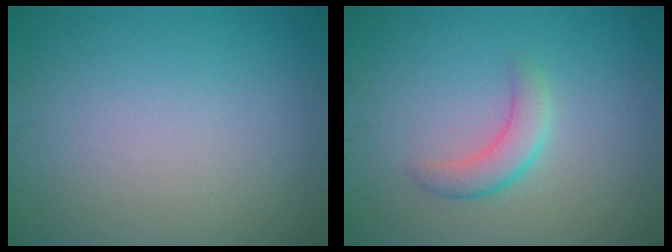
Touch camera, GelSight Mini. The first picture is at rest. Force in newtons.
{"total": 2.6, "press": 2.6, "slide": 0.1}